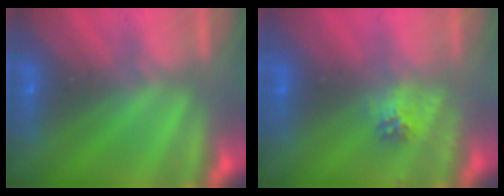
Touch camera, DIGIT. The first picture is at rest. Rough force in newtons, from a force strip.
{"total": 2.2}